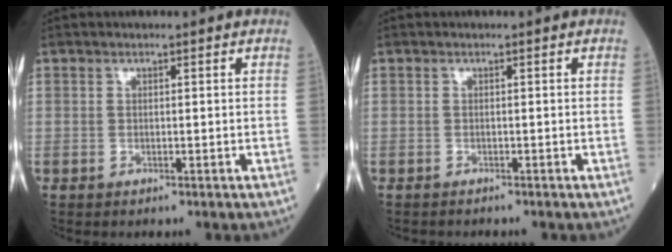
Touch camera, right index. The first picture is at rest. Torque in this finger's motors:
{"motor_torque": [-0.02, -0.07, -0.07, -0.01]}